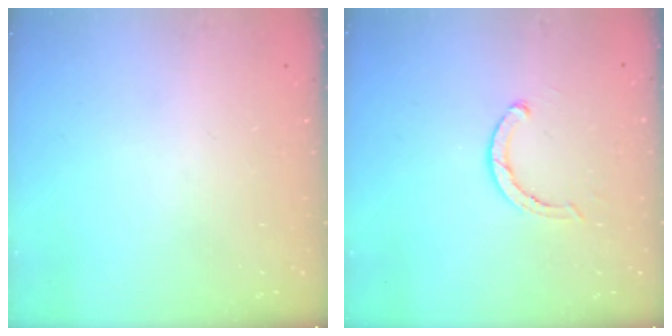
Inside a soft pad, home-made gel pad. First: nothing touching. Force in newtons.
{"total": 2.8, "press": 2.8, "slide": 0.2}